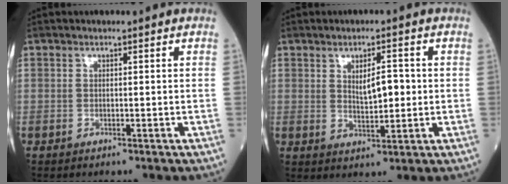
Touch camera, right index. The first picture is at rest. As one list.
[{"total": 4.7, "force": [0.7, 1.6, 4.4], "torque": [-0.075, 0.002, 0.016]}]